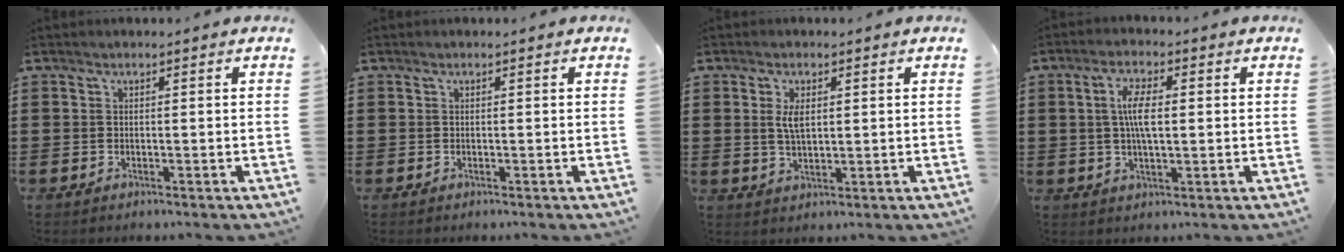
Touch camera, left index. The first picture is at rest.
{"total": 0.0}
{"total": 3.4, "force": [1.0, 1.4, 3.0], "torque": [-0.064, 0.006, 0.016]}
{"total": 5.7, "force": [0.6, 2.0, 5.3], "torque": [-0.111, 0.006, 0.006]}